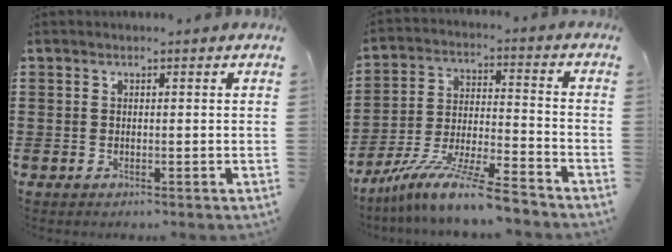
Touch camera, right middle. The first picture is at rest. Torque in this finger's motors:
{"motor_torque": [2.14, 0.00, 0.69, 0.21]}